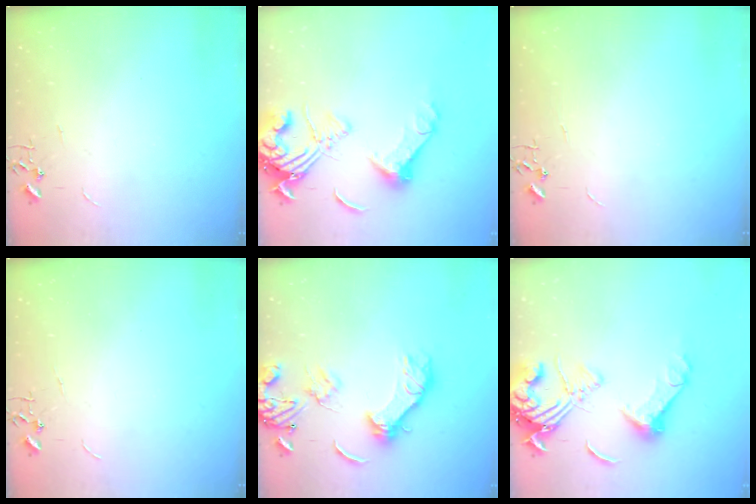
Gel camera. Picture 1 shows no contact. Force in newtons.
{"total": 16.5, "press": 16.4, "slide": 2.2}
{"total": 0.0}
{"total": 0.0}
{"total": 13.2, "press": 13.1, "slide": 1.7}
{"total": 16.5, "press": 16.4, "slide": 2.2}